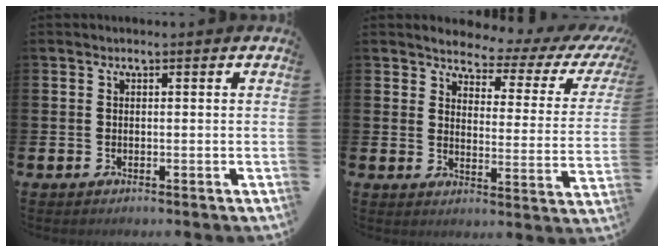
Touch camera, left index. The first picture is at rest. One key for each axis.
{"total": 3.5, "fx": 3.1, "fy": 1.1, "fz": 1.2, "tx": -0.036, "ty": -0.033, "tz": 0.041}